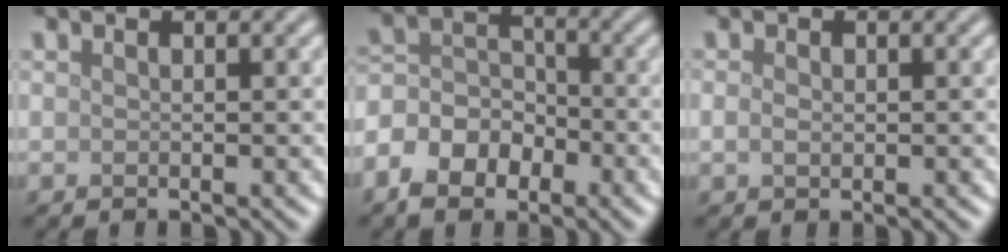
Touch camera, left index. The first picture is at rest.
{"total": 6.0, "force": [-3.3, 4.0, 3.0], "torque": [-0.038, 0.012, -0.069]}
{"total": 1.2, "force": [-0.1, 0.8, 0.9], "torque": [-0.019, 0.000, -0.002]}